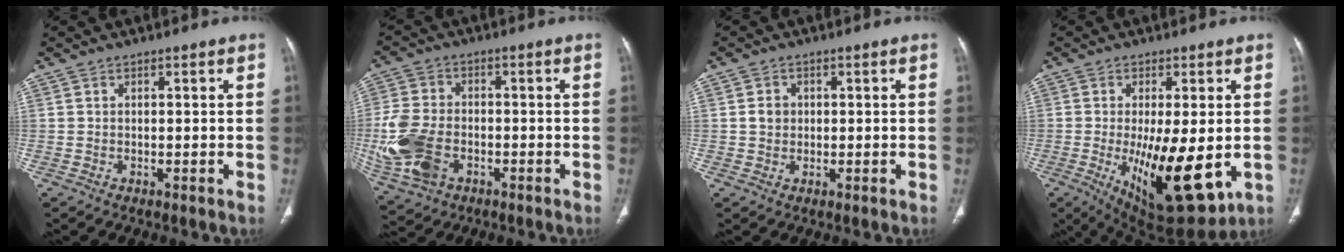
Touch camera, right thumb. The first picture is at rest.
{"total": 12.7, "force": [-3.5, 8.6, 8.6], "torque": [-0.195, 0.005, -0.062]}
{"total": 2.4, "force": [0.2, 2.2, 1.0], "torque": [-0.007, 0.005, 0.005]}
{"total": 17.1, "force": [-3.0, 6.2, 15.7], "torque": [-0.257, -0.032, -0.023]}